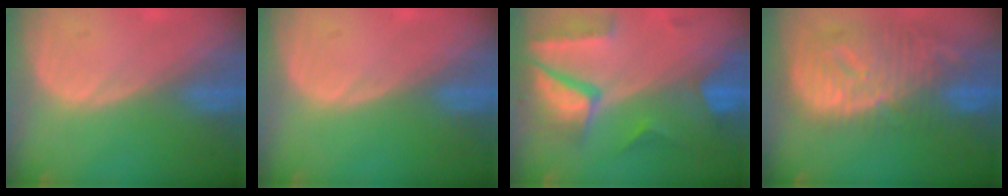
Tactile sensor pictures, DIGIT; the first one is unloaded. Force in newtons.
{"total": 0.0}
{"total": 10.2, "press": 8.6, "slide": 5.4}
{"total": 12.5, "press": 10.8, "slide": 6.3}